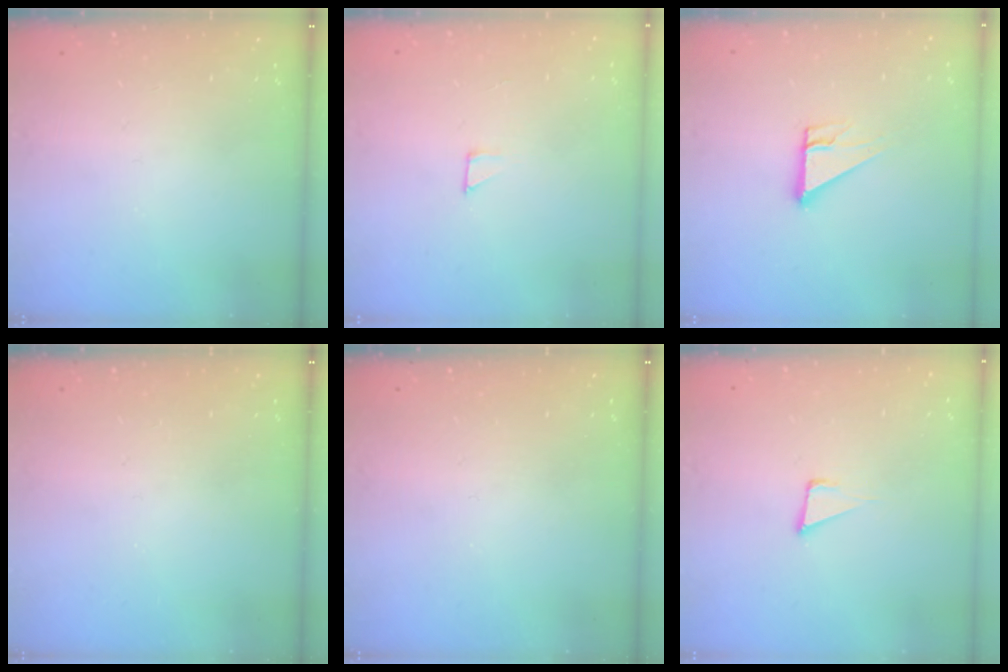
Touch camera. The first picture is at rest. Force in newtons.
{"total": 1.9, "press": 1.9, "slide": 0.1}
{"total": 5.1, "press": 5.0, "slide": 0.4}
{"total": 0.0}
{"total": 0.0}
{"total": 4.9, "press": 3.9, "slide": 3.0}